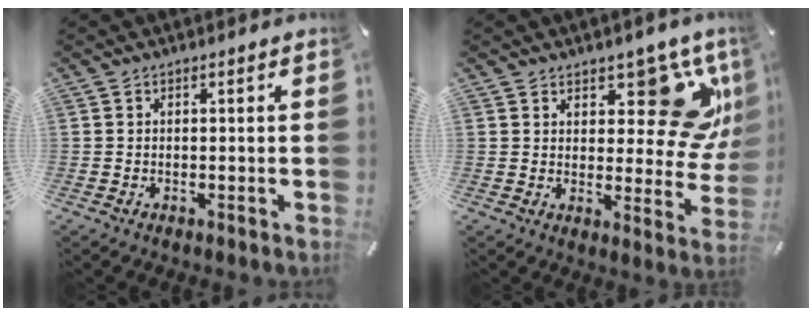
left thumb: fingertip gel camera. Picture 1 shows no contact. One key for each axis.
{"total": 14.4, "fx": 8.7, "fy": 6.8, "fz": 9.3, "tx": -0.100, "ty": -0.078, "tz": 0.149}